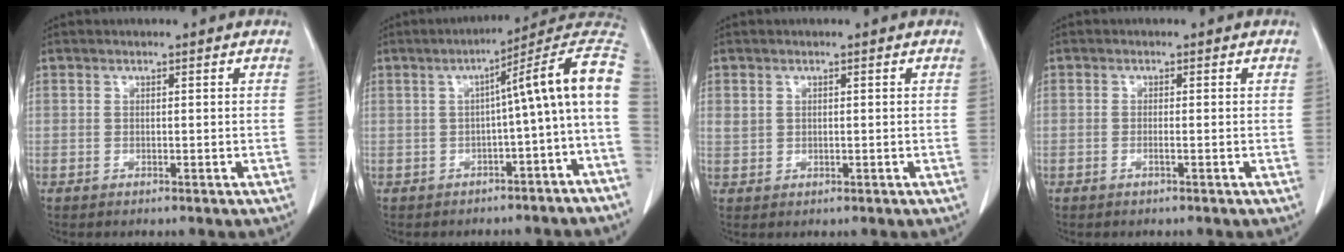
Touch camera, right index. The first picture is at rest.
{"total": 12.0, "force": [-1.5, -0.1, 11.9], "torque": [-0.148, 0.040, -0.033]}
{"total": 1.5, "force": [0.7, 1.2, 0.6], "torque": [-0.010, 0.006, 0.018]}
{"total": 0.6, "force": [-0.2, -0.1, 0.5], "torque": [-0.009, 0.002, -0.003]}